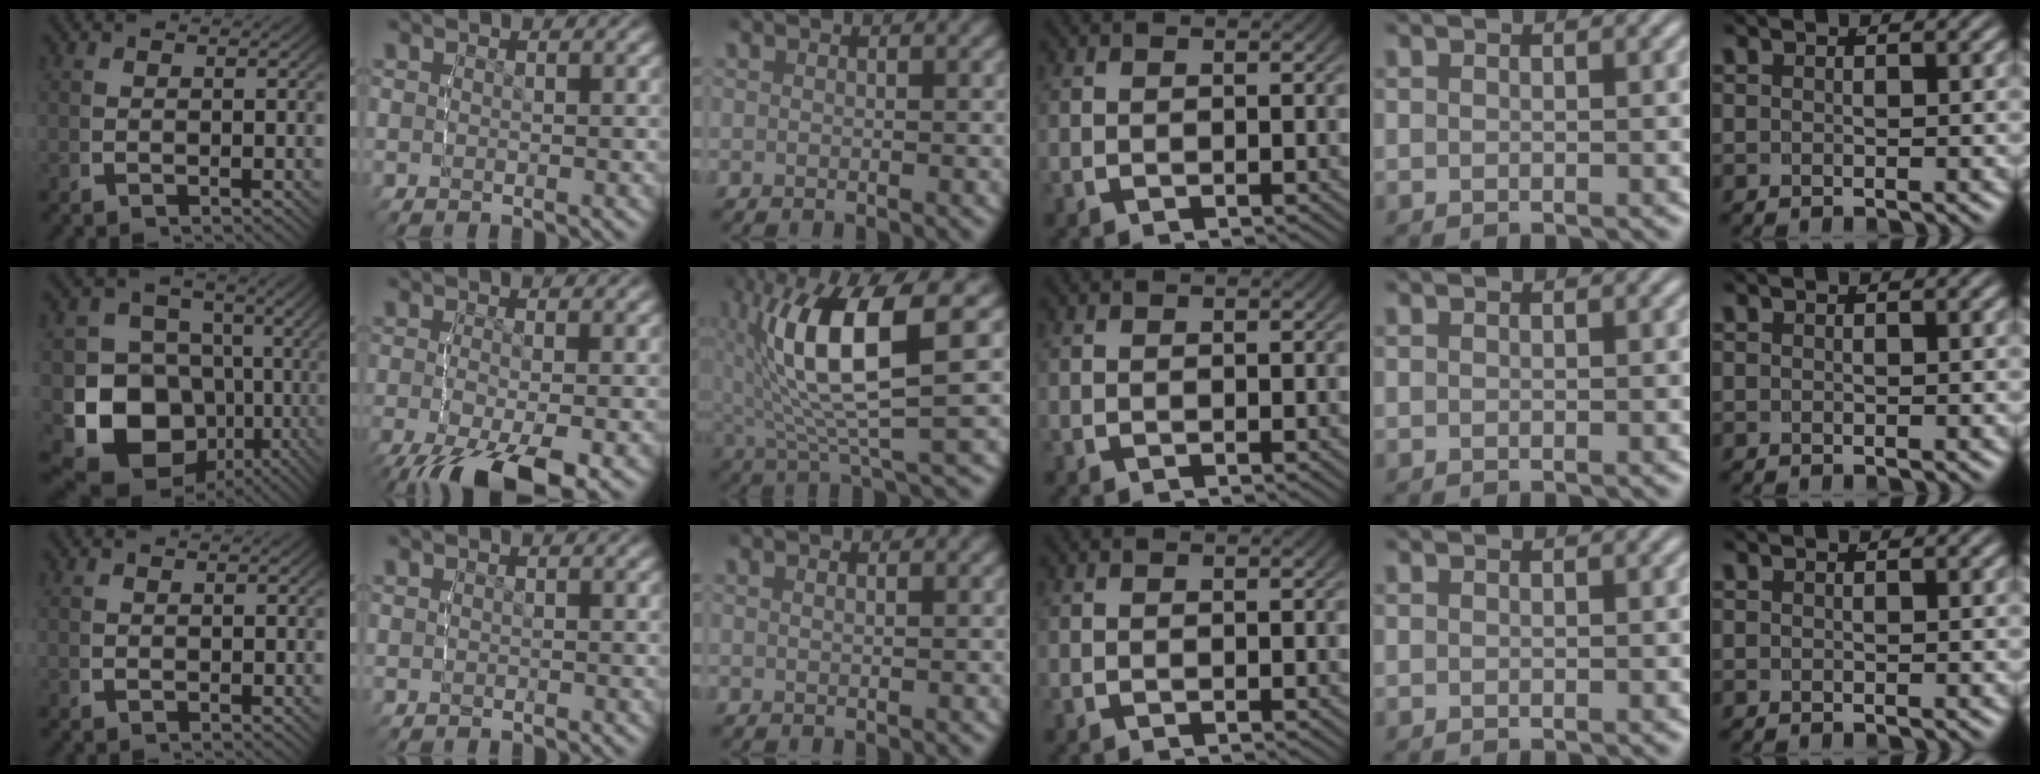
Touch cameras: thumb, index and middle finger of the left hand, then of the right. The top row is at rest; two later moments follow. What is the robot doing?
{"motion": "lift_and_place", "object": "bandage"}